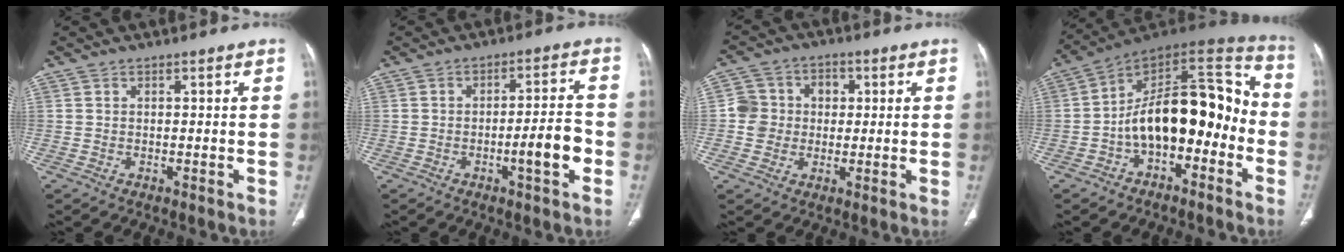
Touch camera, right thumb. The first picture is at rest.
{"total": 7.6, "force": [-2.6, 1.5, 6.9], "torque": [-0.101, 0.022, -0.039]}
{"total": 7.3, "force": [0.2, 6.9, 2.3], "torque": [-0.009, 0.018, -0.003]}
{"total": 19.4, "force": [-4.5, 10.8, 15.4], "torque": [-0.199, 0.086, -0.074]}